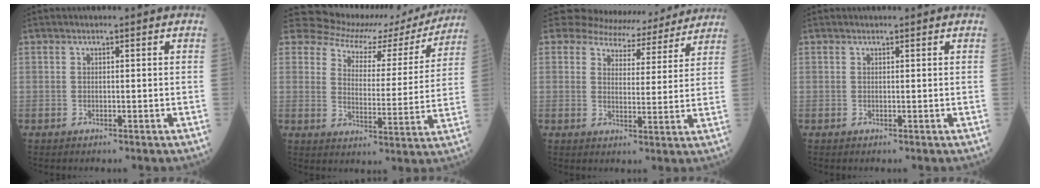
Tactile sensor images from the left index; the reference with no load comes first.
{"total": 15.1, "force": [14.0, 5.1, 2.5], "torque": [-0.027, -0.016, 0.166]}
{"total": 11.7, "force": [11.0, 3.8, 1.0], "torque": [-0.001, -0.002, 0.125]}
{"total": 0.6, "force": [0.6, 0.1, 0.0], "torque": [-0.007, 0.006, 0.008]}